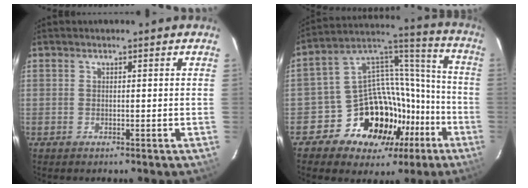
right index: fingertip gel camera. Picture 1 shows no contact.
{"total": 20.4, "force": [-11.6, 14.8, 8.0], "torque": [-0.150, 0.078, -0.160]}